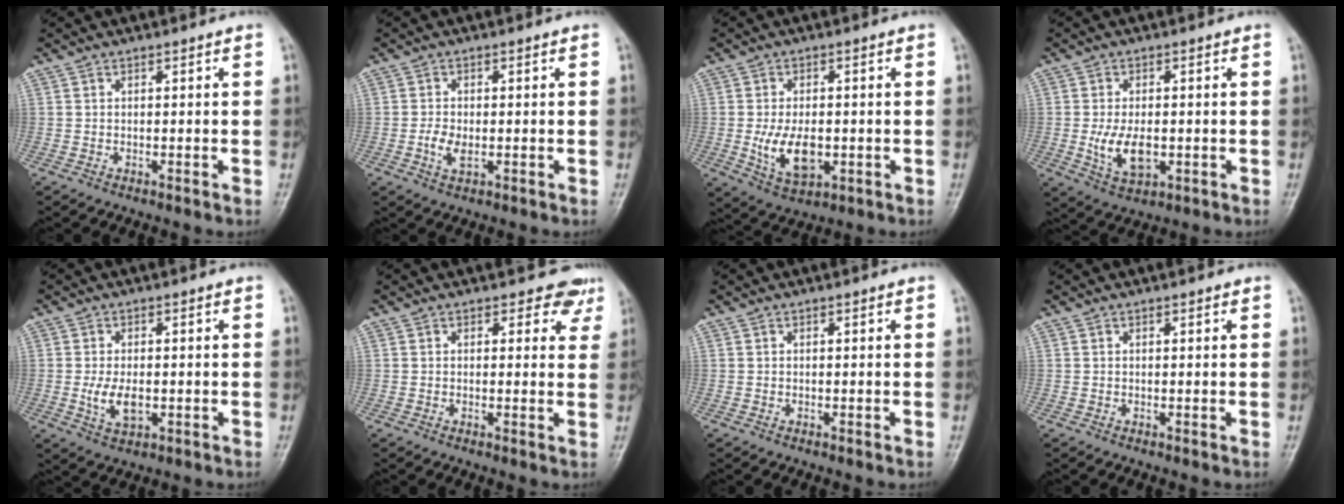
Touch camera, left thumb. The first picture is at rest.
{"total": 3.2, "force": [-0.6, 1.8, 2.6], "torque": [-0.051, -0.003, -0.012]}
{"total": 8.6, "force": [-1.3, 5.0, 6.9], "torque": [-0.114, -0.009, -0.014]}
{"total": 7.1, "force": [-0.9, 4.1, 5.8], "torque": [-0.102, -0.011, -0.011]}
{"total": 5.3, "force": [-0.7, 2.9, 4.3], "torque": [-0.080, -0.009, -0.009]}
{"total": 4.2, "force": [3.3, 2.5, 0.8], "torque": [0.025, -0.018, 0.020]}
{"total": 0.0}
{"total": 0.6, "force": [0.3, 0.2, 0.4], "torque": [-0.005, -0.001, 0.002]}